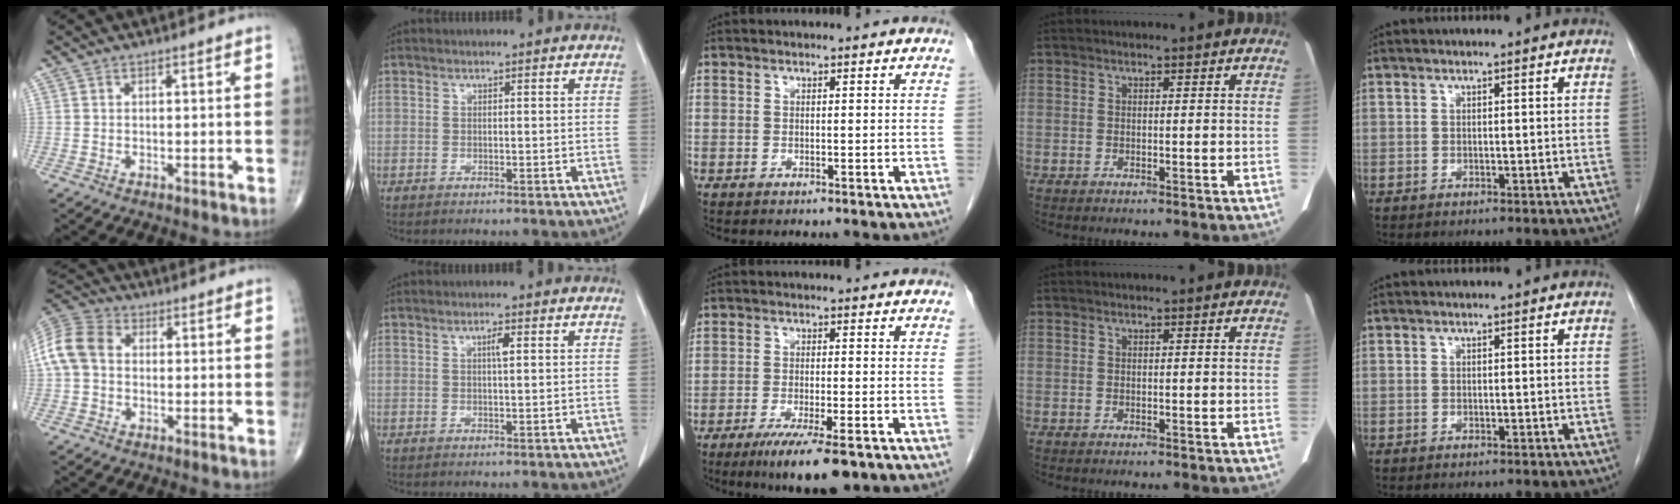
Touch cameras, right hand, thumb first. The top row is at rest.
{"thumb": {"total": 9.6, "force": [0.5, 7.3, 6.3], "torque": [-0.129, 0.031, 0.000]}, "index": {"total": 2.0, "force": [0.7, 0.3, 1.8], "torque": [-0.034, 0.000, 0.012]}, "middle": {"total": 9.0, "force": [-6.0, 1.3, 6.6], "torque": [-0.100, -0.020, -0.089]}}